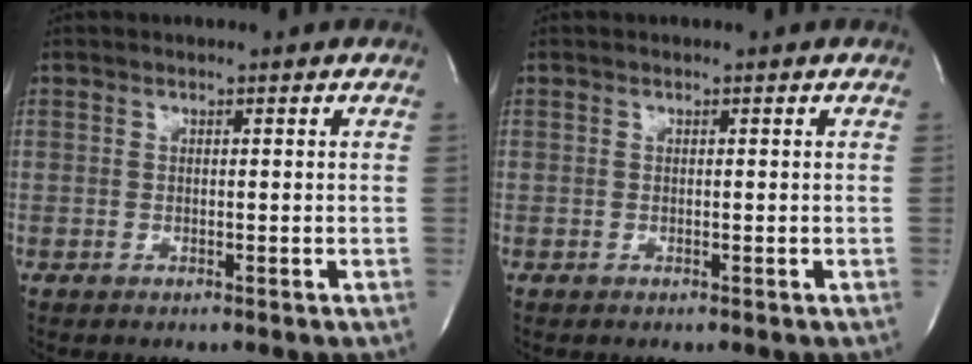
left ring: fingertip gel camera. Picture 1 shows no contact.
{"total": 0.0}